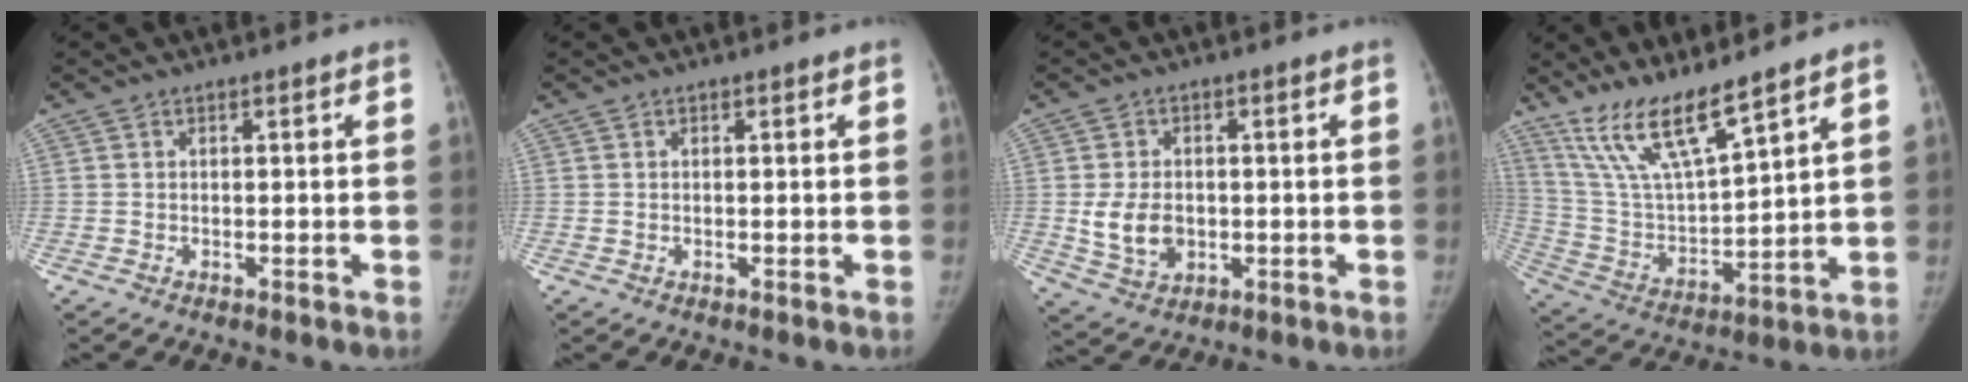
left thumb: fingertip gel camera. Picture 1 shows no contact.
{"total": 0.0}
{"total": 7.6, "force": [-0.6, 5.8, 4.9], "torque": [-0.071, -0.003, 0.002]}
{"total": 14.3, "force": [10.9, 2.4, 9.0], "torque": [-0.157, -0.062, 0.225]}